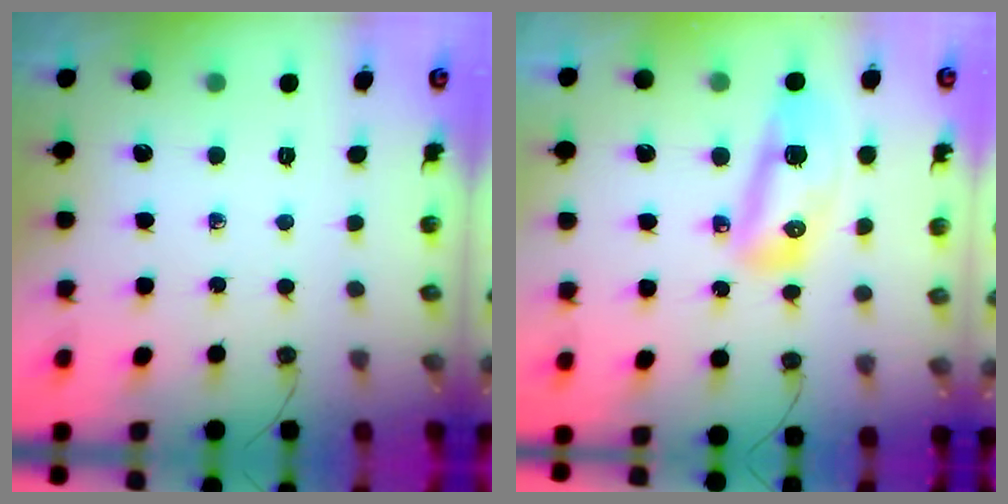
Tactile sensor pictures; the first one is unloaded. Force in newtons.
{"total": 17.5, "press": 13.2, "slide": 11.5}